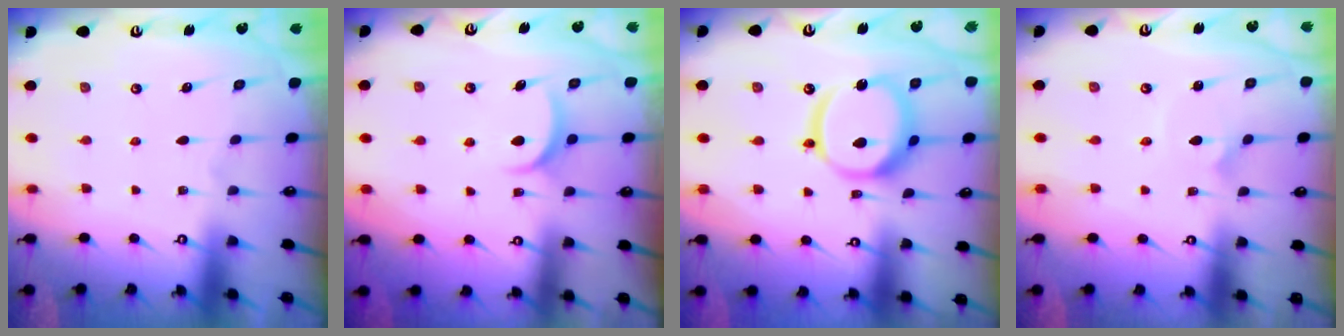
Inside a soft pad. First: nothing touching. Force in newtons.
{"total": 6.2, "press": 6.2, "slide": 0.3}
{"total": 14.8, "press": 14.7, "slide": 1.9}
{"total": 2.2, "press": 2.2, "slide": 0.1}